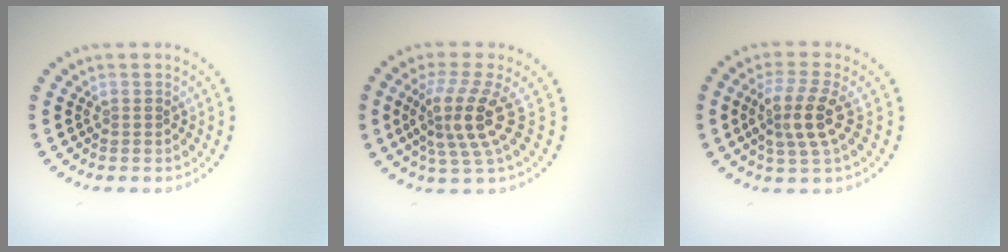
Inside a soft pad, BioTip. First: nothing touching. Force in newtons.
{"total": 4.4, "press": 3.2, "slide": 3.0}
{"total": 3.7, "press": 3.3, "slide": 1.7}